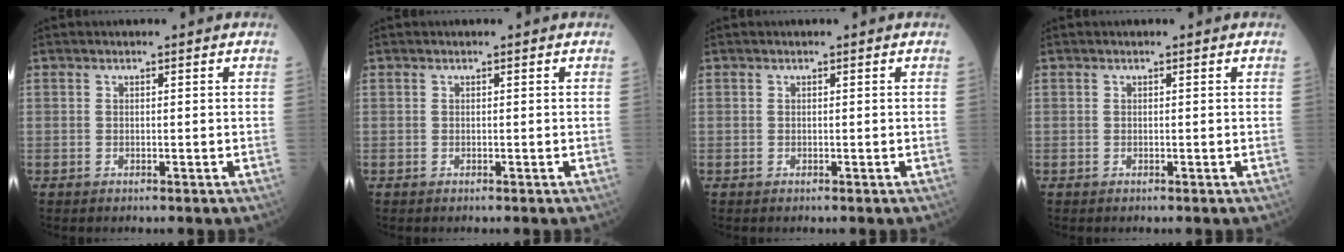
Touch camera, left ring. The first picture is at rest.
{"total": 0.0}
{"total": 0.0}
{"total": 0.0}